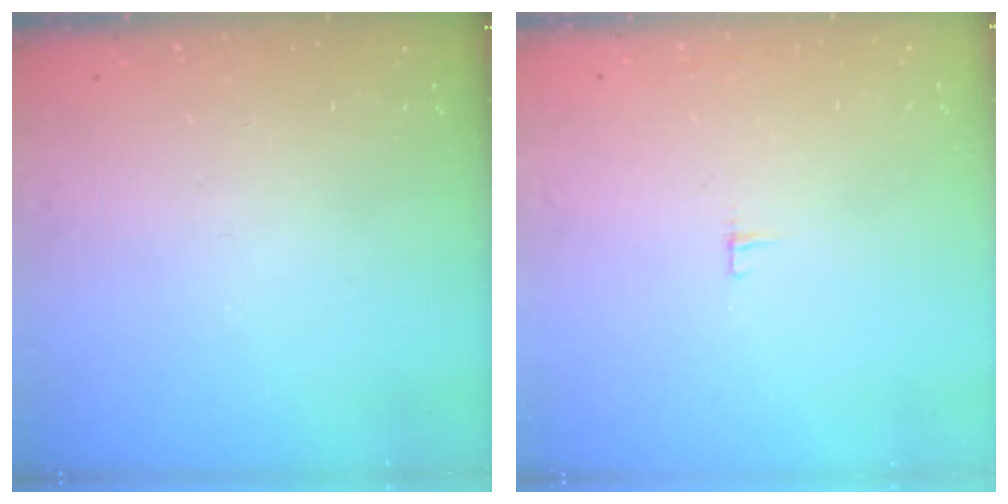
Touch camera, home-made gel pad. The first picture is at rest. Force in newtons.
{"total": 3.3, "press": 3.3, "slide": 0.2}